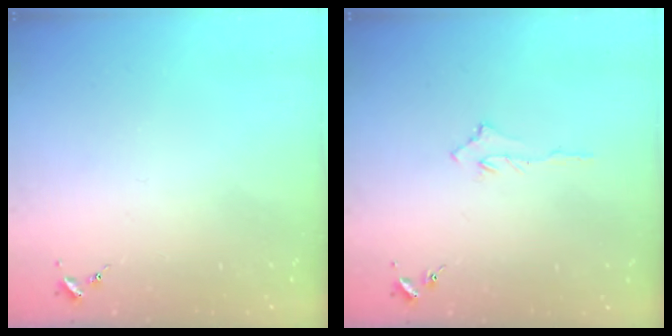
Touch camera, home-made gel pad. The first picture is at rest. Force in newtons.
{"total": 2.9, "press": 2.9, "slide": 0.4}